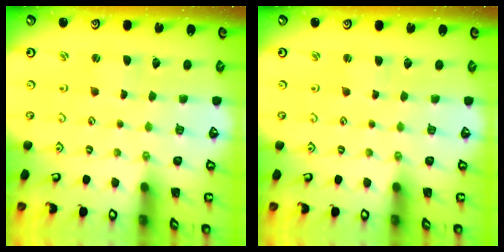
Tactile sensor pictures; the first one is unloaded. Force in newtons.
{"total": 1.5, "press": 1.4, "slide": 0.2}